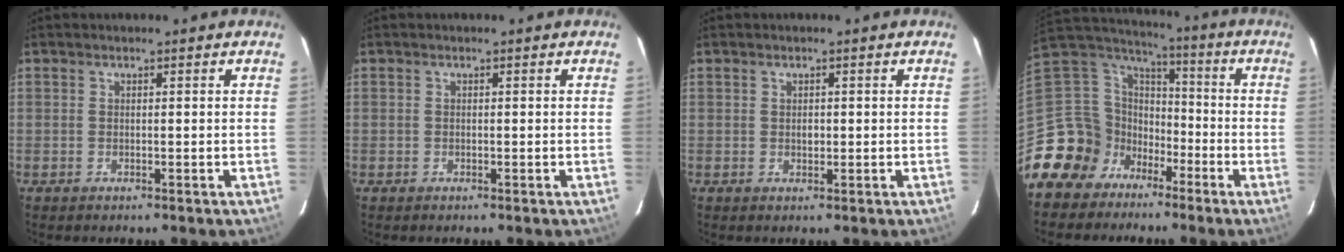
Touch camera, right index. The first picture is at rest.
{"total": 0.0}
{"total": 1.3, "force": [0.0, 0.9, 0.8], "torque": [-0.012, 0.001, 0.001]}
{"total": 14.2, "force": [-7.9, 11.3, 3.1], "torque": [-0.089, 0.046, -0.150]}